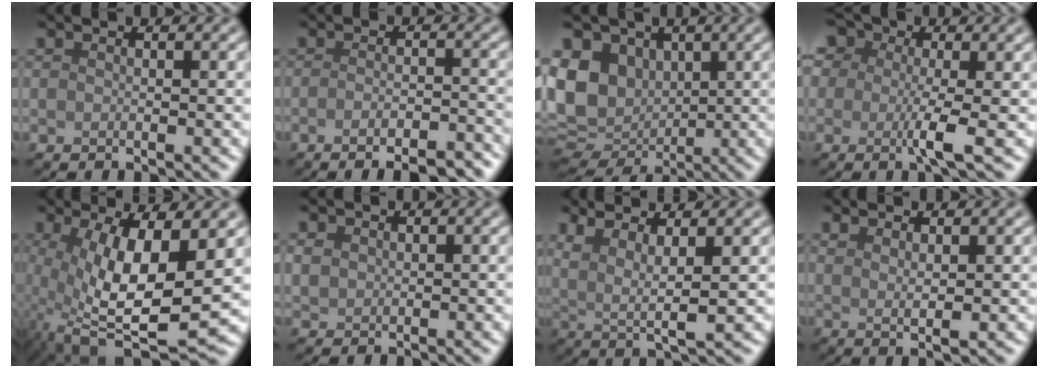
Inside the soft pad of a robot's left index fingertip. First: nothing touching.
{"total": 5.4, "force": [-3.4, 1.6, 3.8], "torque": [-0.046, 0.000, -0.037]}
{"total": 10.2, "force": [1.1, 8.2, 6.1], "torque": [-0.109, 0.005, 0.024]}
{"total": 4.8, "force": [0.5, 2.7, 3.9], "torque": [-0.071, 0.005, -0.008]}
{"total": 10.0, "force": [-0.4, 3.3, 9.4], "torque": [-0.185, -0.016, -0.004]}
{"total": 1.2, "force": [0.5, 1.0, 0.4], "torque": [-0.006, -0.001, 0.011]}
{"total": 4.1, "force": [2.1, 0.8, 3.4], "torque": [-0.070, -0.003, 0.043]}
{"total": 2.1, "force": [1.3, 0.5, 1.6], "torque": [-0.025, -0.003, 0.020]}